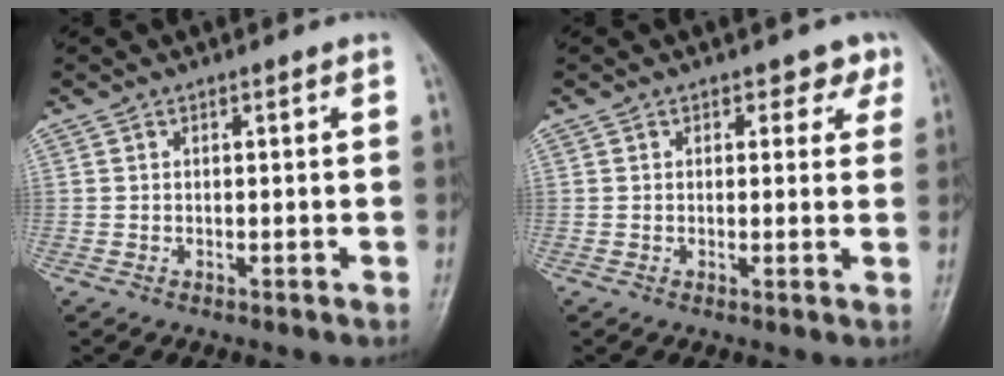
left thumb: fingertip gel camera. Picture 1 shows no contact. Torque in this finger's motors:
{"motor_torque": [-0.03, 0.04, -0.11, -0.06, 0.02]}